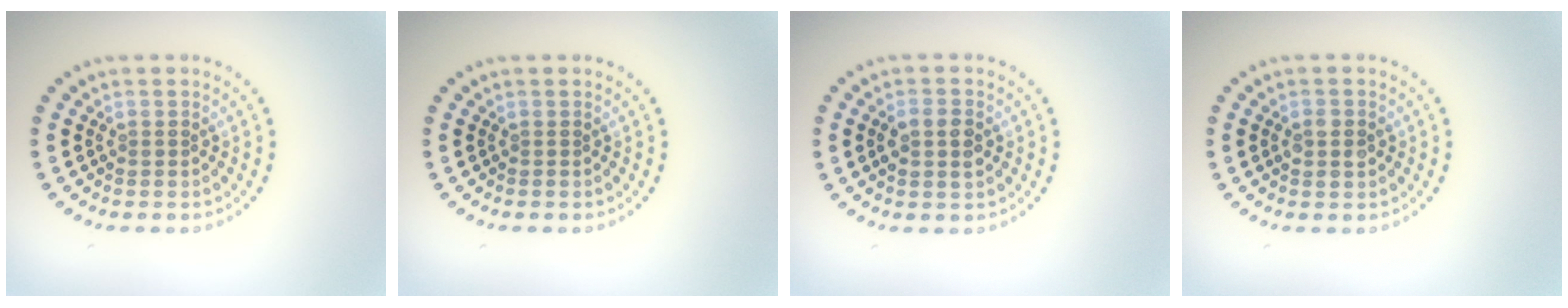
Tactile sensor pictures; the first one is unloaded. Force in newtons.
{"total": 0.0}
{"total": 2.5, "press": 2.5, "slide": 0.3}
{"total": 2.0, "press": 2.0, "slide": 0.2}